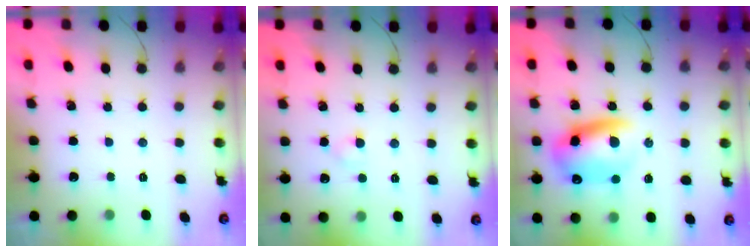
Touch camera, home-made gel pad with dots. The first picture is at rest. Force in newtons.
{"total": 2.3, "press": 2.1, "slide": 0.8}
{"total": 13.6, "press": 13.2, "slide": 3.3}